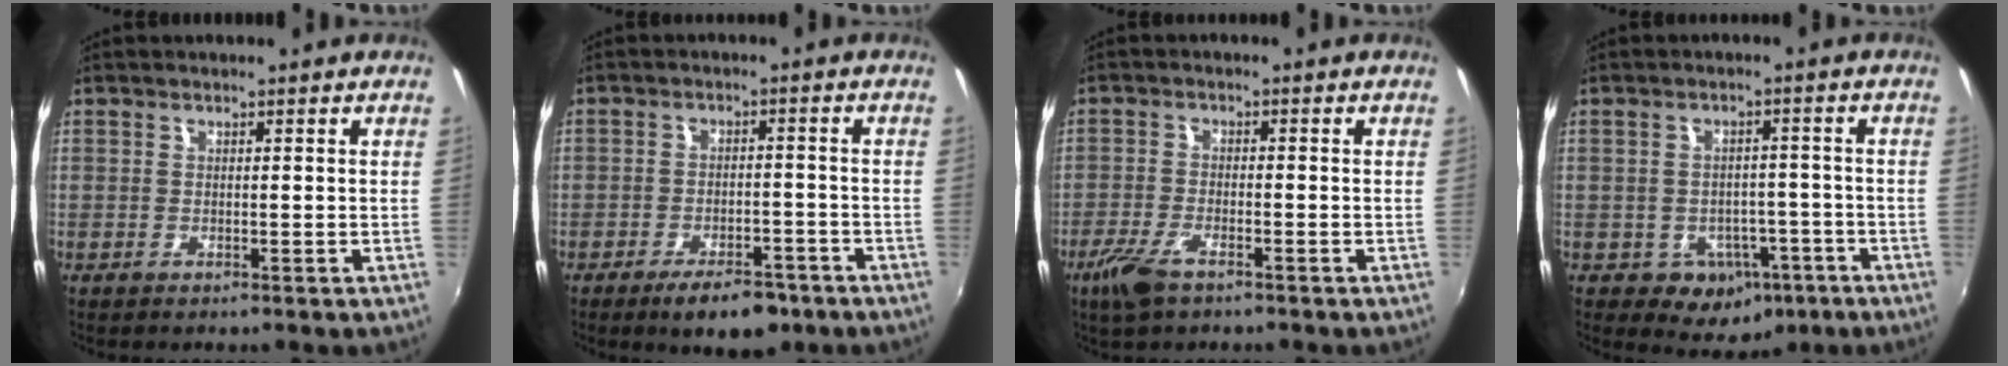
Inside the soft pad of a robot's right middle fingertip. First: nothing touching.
{"total": 7.9, "force": [-5.6, 3.5, 4.3], "torque": [-0.085, 0.004, -0.075]}
{"total": 5.7, "force": [-3.8, 1.8, 3.8], "torque": [-0.098, -0.012, -0.075]}
{"total": 7.7, "force": [-3.8, 6.1, 2.8], "torque": [-0.059, 0.016, -0.025]}